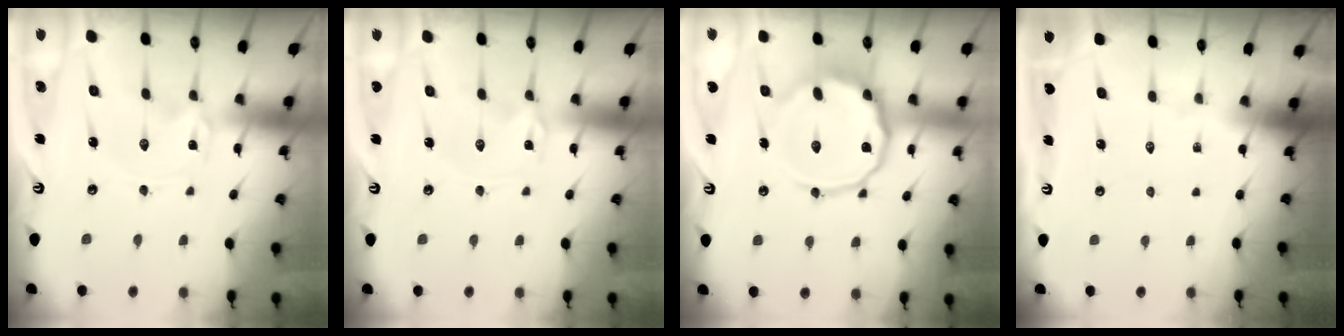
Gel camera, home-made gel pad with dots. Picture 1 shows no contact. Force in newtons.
{"total": 1.4, "press": 1.4, "slide": 0.1}
{"total": 12.9, "press": 12.8, "slide": 1.5}
{"total": 0.0}